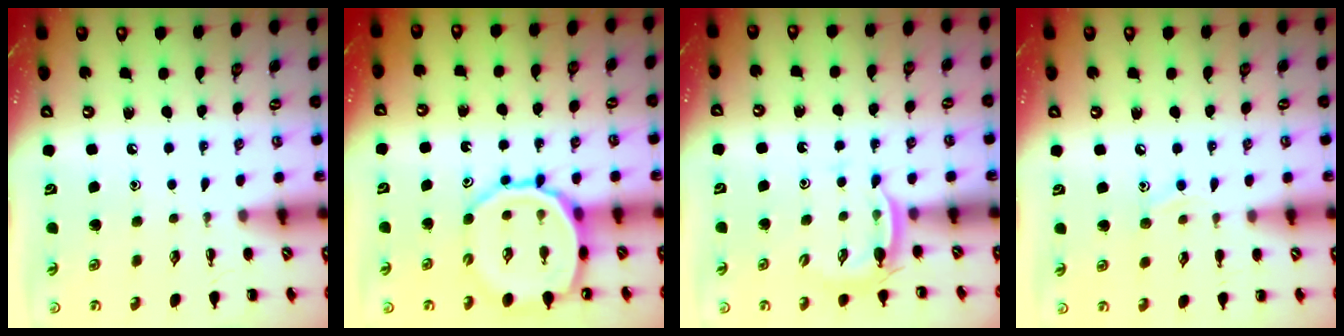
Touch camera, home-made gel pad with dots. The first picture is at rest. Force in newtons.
{"total": 14.1, "press": 13.5, "slide": 4.1}
{"total": 3.2, "press": 3.1, "slide": 0.8}
{"total": 6.5, "press": 6.2, "slide": 1.9}